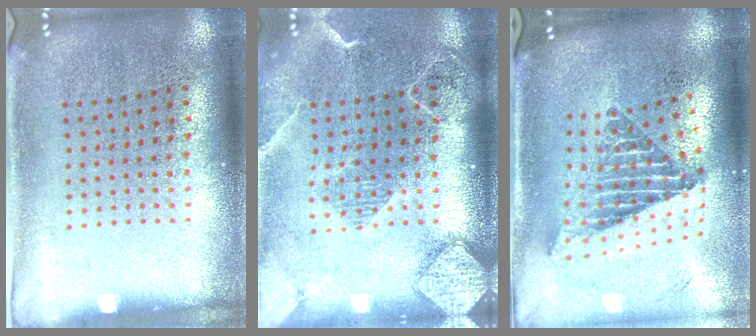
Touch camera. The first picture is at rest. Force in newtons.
{"total": 2.1, "press": 1.9, "slide": 0.9}
{"total": 2.4, "press": 1.7, "slide": 1.8}